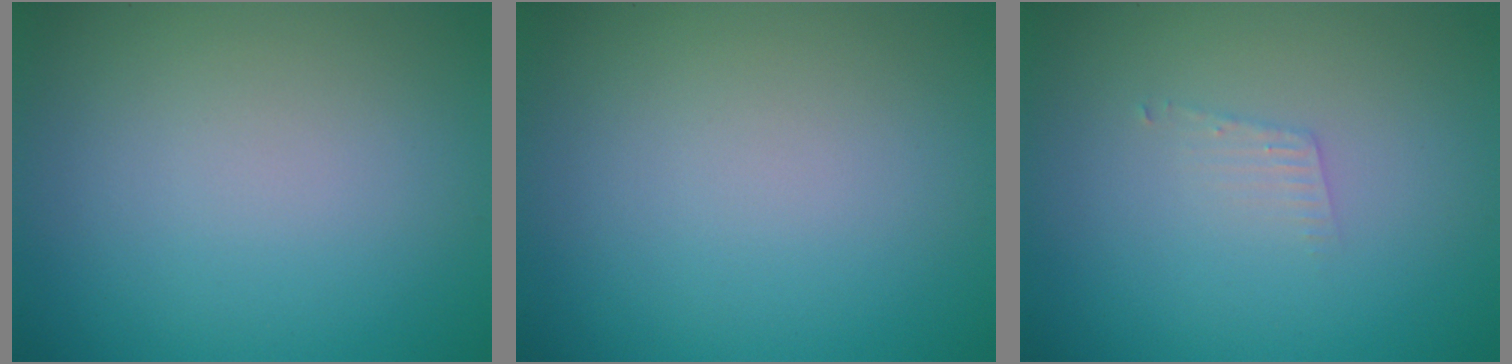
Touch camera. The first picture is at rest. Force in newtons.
{"total": 0.0}
{"total": 0.9, "press": 0.9, "slide": 0.1}